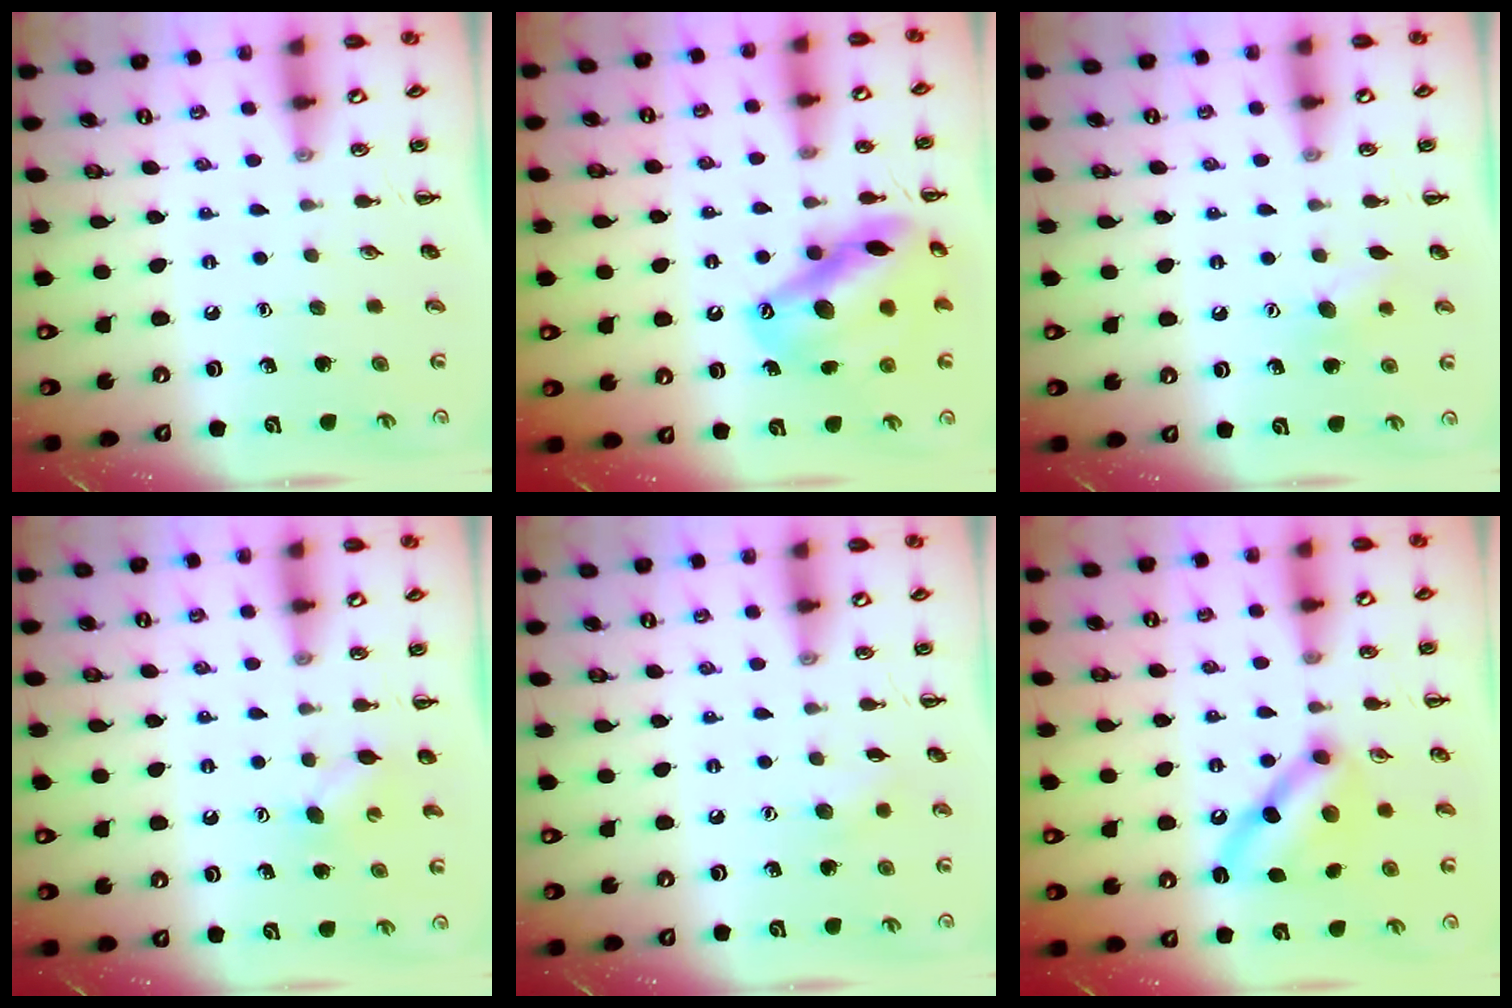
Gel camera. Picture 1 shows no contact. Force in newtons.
{"total": 17.8, "press": 17.6, "slide": 2.8}
{"total": 7.5, "press": 7.3, "slide": 1.6}
{"total": 4.2, "press": 4.1, "slide": 1.1}
{"total": 5.3, "press": 5.2, "slide": 1.2}
{"total": 10.7, "press": 10.7, "slide": 0.9}